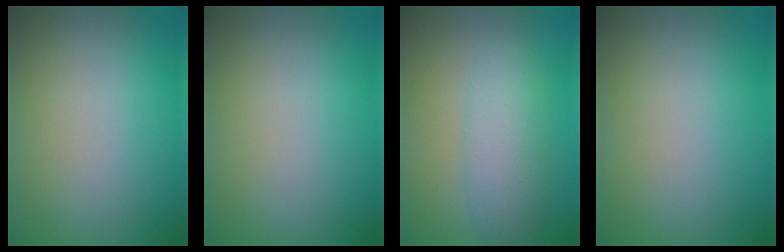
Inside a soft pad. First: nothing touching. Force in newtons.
{"total": 0.0}
{"total": 4.0, "press": 4.0, "slide": 0.3}
{"total": 0.0}